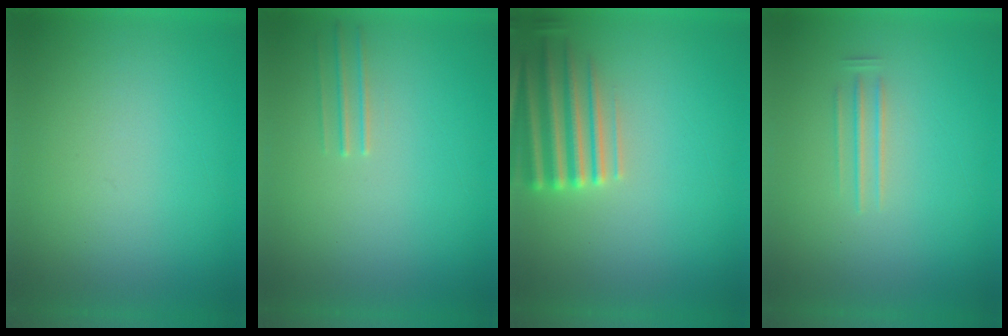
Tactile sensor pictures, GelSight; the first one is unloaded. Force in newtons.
{"total": 1.5}
{"total": 5.5}
{"total": 1.5}